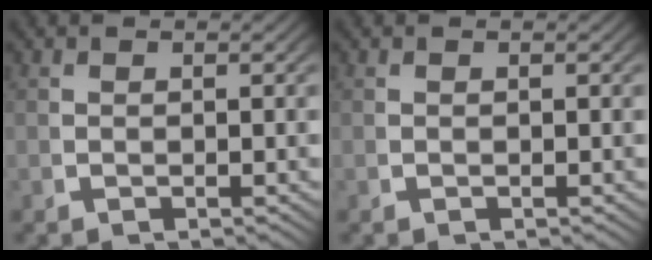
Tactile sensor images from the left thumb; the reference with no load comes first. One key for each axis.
{"total": 0.0}